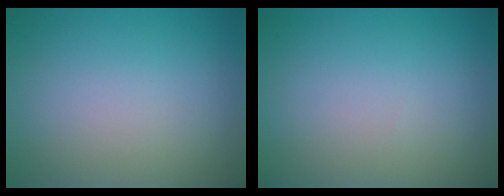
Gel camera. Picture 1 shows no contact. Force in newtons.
{"total": 0.0}